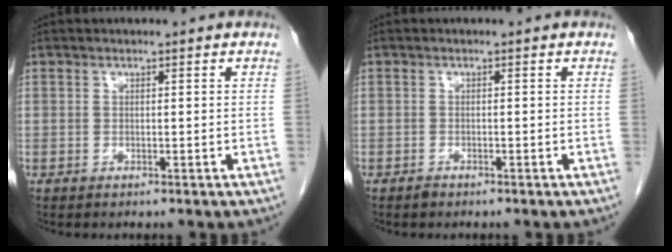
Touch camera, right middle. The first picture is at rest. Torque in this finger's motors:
{"motor_torque": [-0.31, -0.20, 0.01, -0.01]}